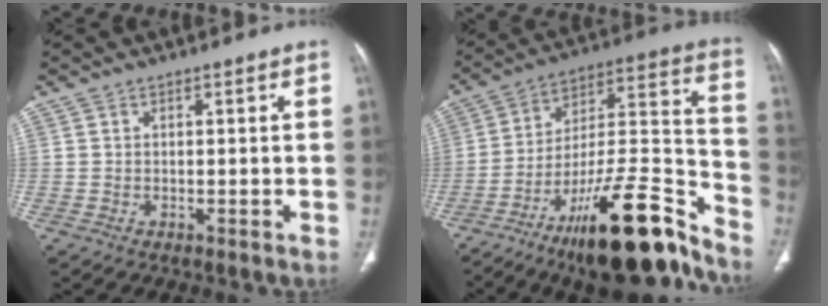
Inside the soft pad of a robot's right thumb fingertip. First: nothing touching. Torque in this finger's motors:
{"motor_torque": [3.59, 1.29, 1.56, -1.21, 0.47]}